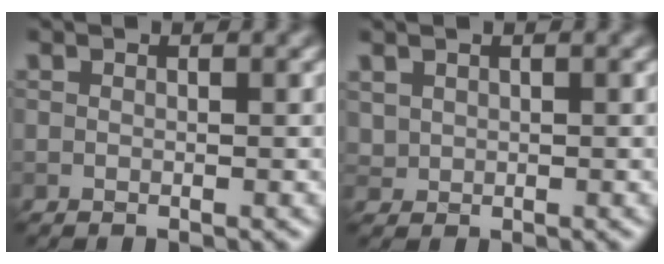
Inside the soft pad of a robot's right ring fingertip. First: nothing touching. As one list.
[{"total": 0.9, "force": [0.5, 0.7, 0.2], "torque": [-0.008, -0.002, 0.016]}]